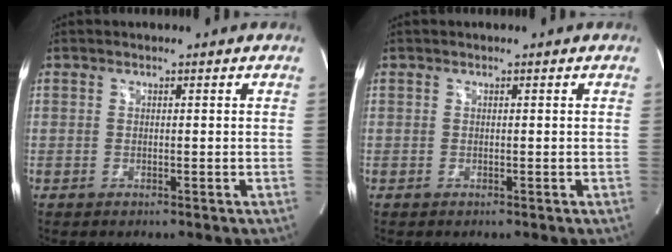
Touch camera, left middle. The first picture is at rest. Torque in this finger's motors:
{"motor_torque": [0.04, 0.12, 0.00, 0.01]}